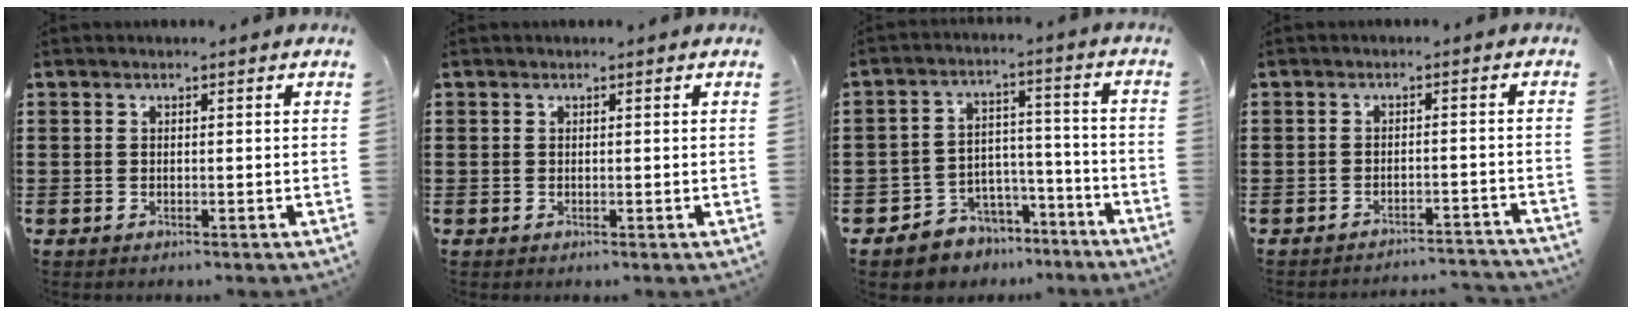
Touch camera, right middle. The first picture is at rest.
{"total": 0.0}
{"total": 5.4, "force": [-4.5, 2.9, -0.7], "torque": [0.001, 0.015, -0.089]}
{"total": 2.6, "force": [-2.6, 0.0, -0.2], "torque": [-0.003, -0.001, -0.056]}